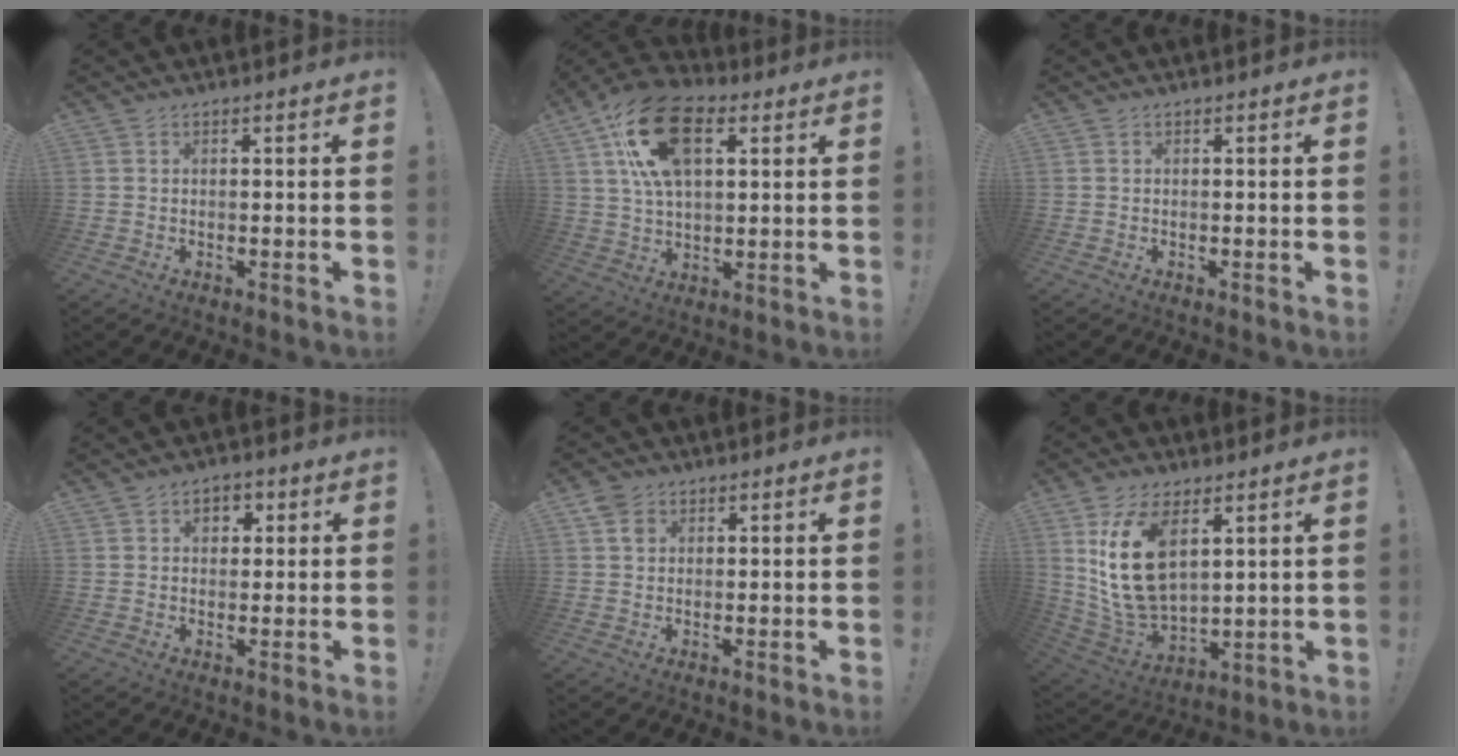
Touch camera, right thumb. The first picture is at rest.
{"total": 19.6, "force": [7.3, 11.0, 14.6], "torque": [-0.252, -0.008, 0.127]}
{"total": 0.0}
{"total": 4.0, "force": [1.5, 3.0, 2.1], "torque": [-0.019, 0.000, 0.022]}
{"total": 3.8, "force": [1.9, 2.8, 1.8], "torque": [-0.024, -0.003, 0.035]}
{"total": 17.3, "force": [6.8, 10.3, 12.1], "torque": [-0.251, -0.033, 0.122]}